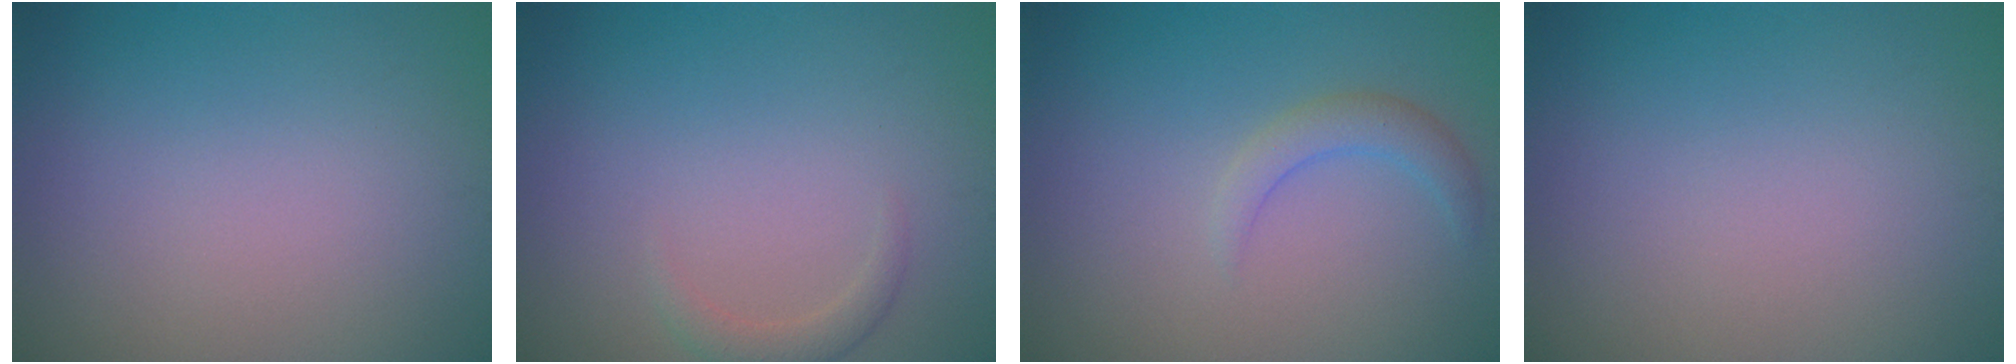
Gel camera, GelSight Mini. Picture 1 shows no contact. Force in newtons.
{"total": 1.4, "press": 1.4, "slide": 0.1}
{"total": 1.9, "press": 1.9, "slide": 0.2}
{"total": 0.0}